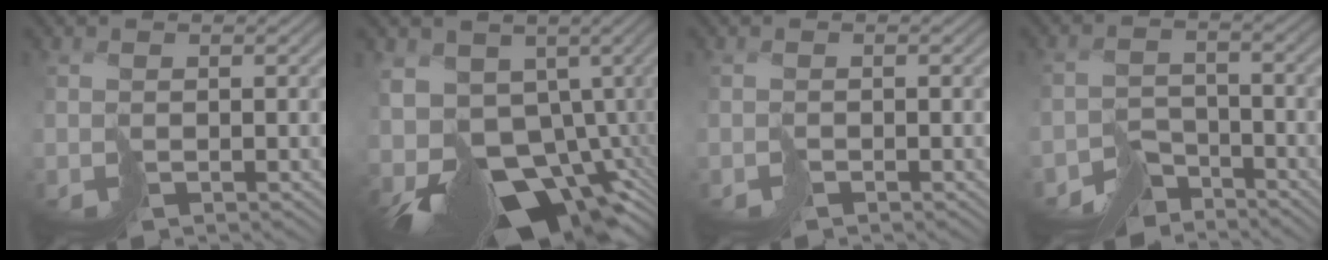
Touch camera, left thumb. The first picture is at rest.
{"total": 15.4, "force": [-5.7, 9.8, 10.5], "torque": [-0.201, -0.011, -0.068]}
{"total": 0.8, "force": [-0.7, 0.0, -0.2], "torque": [0.010, 0.004, -0.015]}
{"total": 5.7, "force": [-5.2, 2.1, 0.4], "torque": [0.007, -0.012, -0.090]}